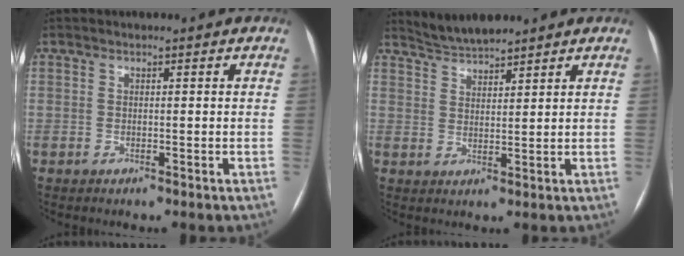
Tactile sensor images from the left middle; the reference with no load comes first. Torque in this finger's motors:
{"motor_torque": [-0.01, -0.01, 0.00, 0.00]}